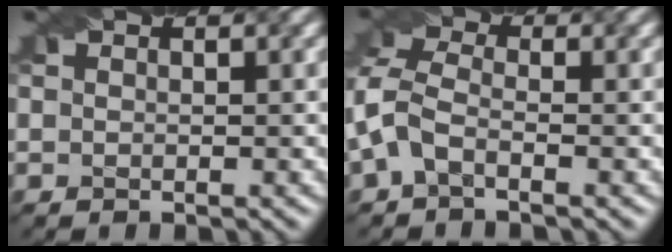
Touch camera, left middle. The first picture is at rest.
{"total": 4.1, "force": [-1.1, 2.5, 3.0], "torque": [-0.074, 0.014, -0.036]}